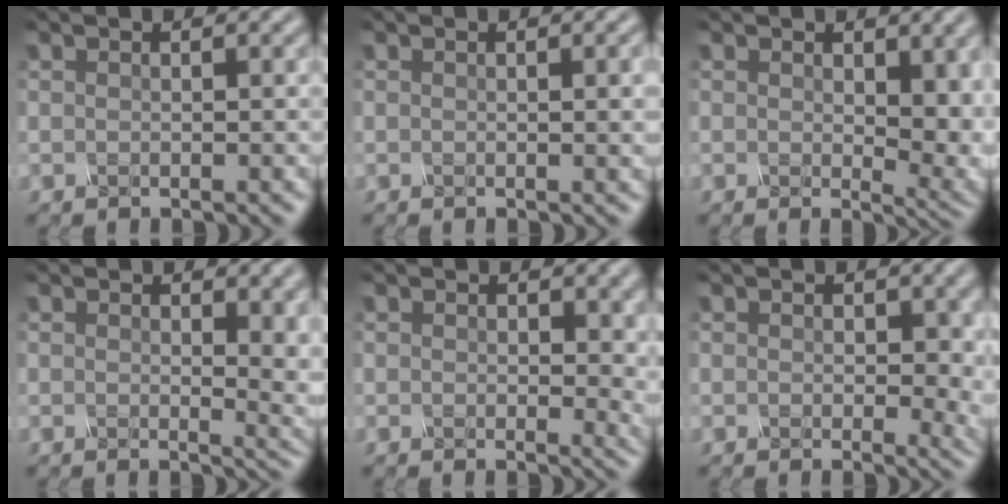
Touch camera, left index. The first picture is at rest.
{"total": 2.0, "force": [0.2, 0.5, 2.0], "torque": [-0.019, 0.002, -0.001]}
{"total": 5.5, "force": [1.0, 2.8, 4.6], "torque": [-0.064, -0.014, 0.020]}
{"total": 4.4, "force": [1.0, 1.8, 3.9], "torque": [-0.044, -0.008, 0.015]}
{"total": 3.9, "force": [0.8, 2.3, 3.1], "torque": [-0.024, -0.004, 0.006]}
{"total": 4.2, "force": [0.4, 2.6, 3.2], "torque": [-0.027, -0.008, 0.004]}